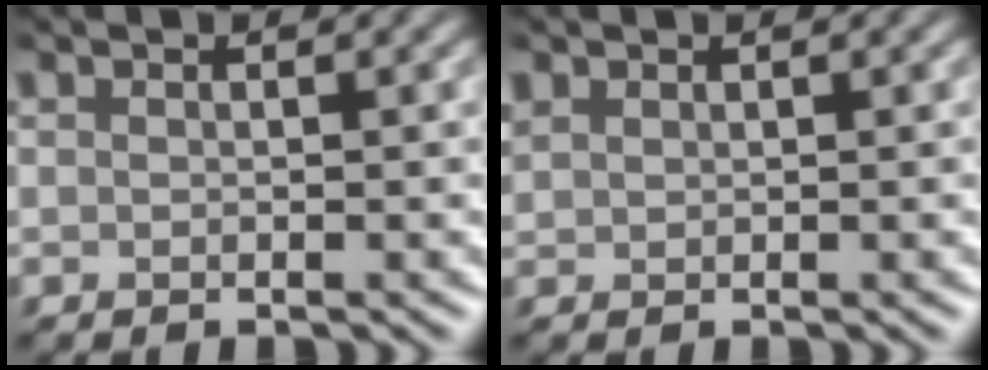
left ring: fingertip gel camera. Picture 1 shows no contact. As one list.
[{"total": 0.9, "force": [0.7, 0.5, 0.2], "torque": [-0.007, 0.000, 0.017]}]